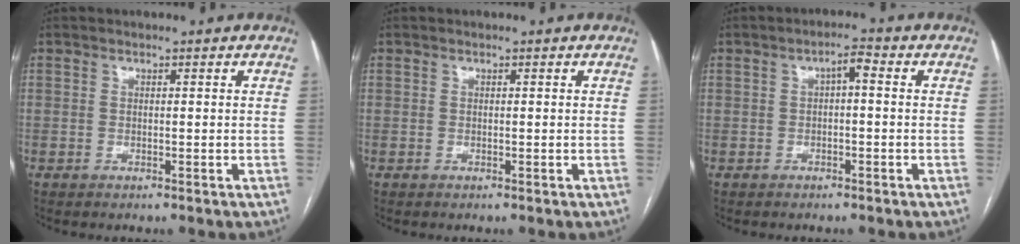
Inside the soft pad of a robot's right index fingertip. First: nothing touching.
{"total": 0.0}
{"total": 2.5, "force": [0.2, 0.7, 2.4], "torque": [-0.039, 0.012, 0.002]}